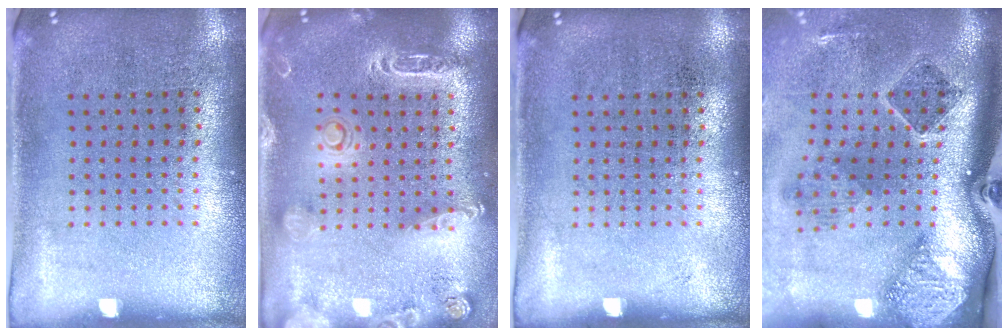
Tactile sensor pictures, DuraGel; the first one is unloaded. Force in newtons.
{"total": 2.0, "press": 1.9, "slide": 0.6}
{"total": 0.0}
{"total": 3.0, "press": 2.0, "slide": 2.3}